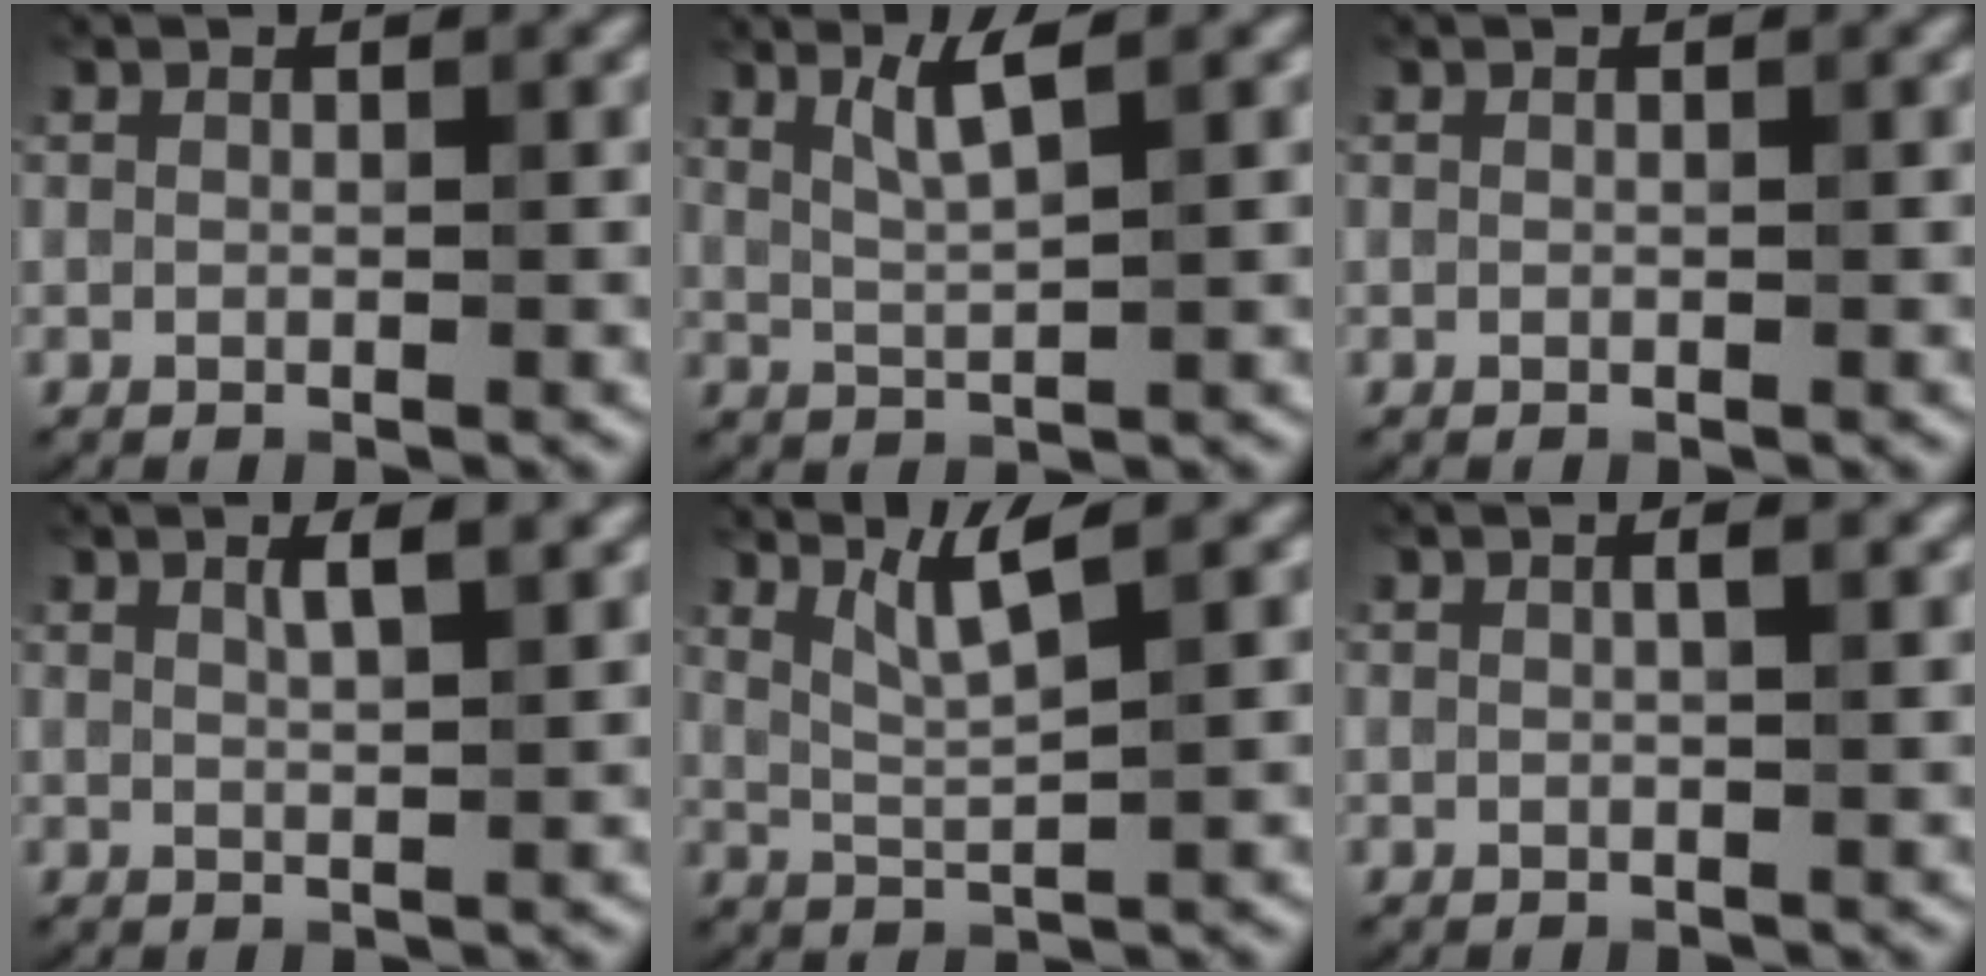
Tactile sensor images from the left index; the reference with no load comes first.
{"total": 2.7, "force": [1.3, 0.4, 2.3], "torque": [-0.047, -0.003, 0.030]}
{"total": 0.0}
{"total": 2.1, "force": [1.0, 0.6, 1.8], "torque": [-0.024, 0.004, 0.015]}
{"total": 3.3, "force": [1.9, 0.4, 2.7], "torque": [-0.057, -0.003, 0.046]}
{"total": 1.7, "force": [0.5, 0.7, 1.5], "torque": [-0.017, -0.002, -0.002]}